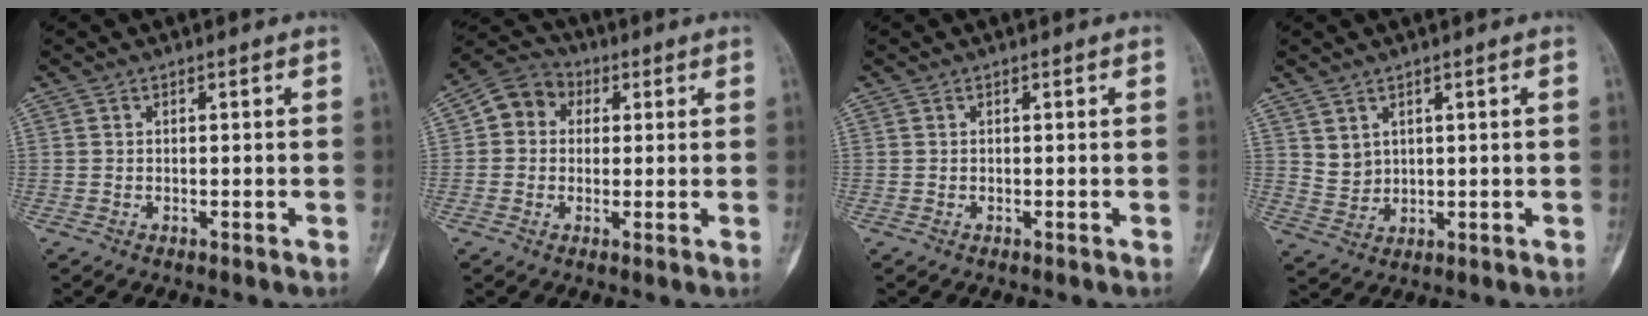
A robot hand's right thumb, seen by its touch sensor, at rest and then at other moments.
{"total": 7.4, "force": [1.5, 6.4, 3.4], "torque": [-0.032, 0.015, 0.013]}
{"total": 0.0}
{"total": 3.5, "force": [2.0, 2.6, 1.3], "torque": [-0.012, -0.021, 0.051]}